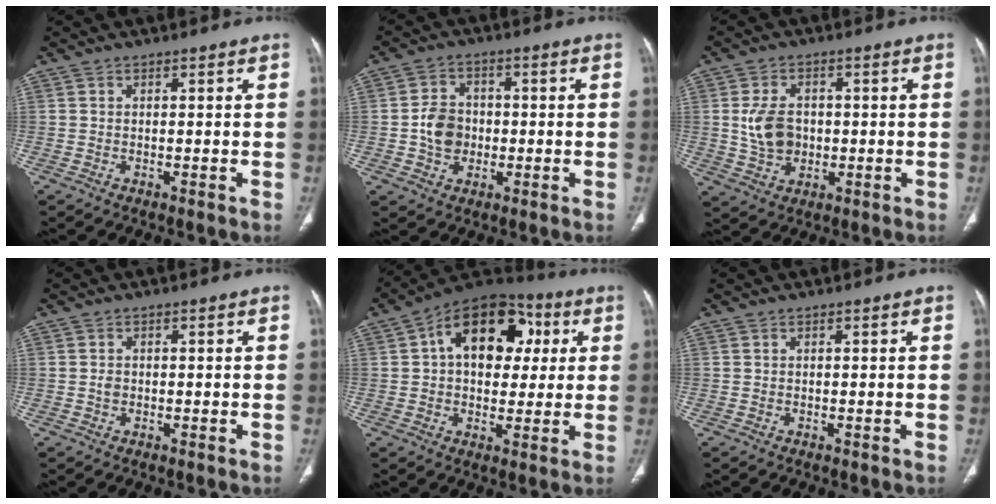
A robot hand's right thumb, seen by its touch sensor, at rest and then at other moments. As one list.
[{"total": 6.8, "force": [-0.8, 5.6, 3.8], "torque": [-0.047, 0.012, -0.019]}, {"total": 7.6, "force": [0.1, 5.6, 5.1], "torque": [-0.081, 0.002, 0.009]}, {"total": 1.0, "force": [-0.2, 0.8, 0.6], "torque": [-0.010, 0.002, -0.003]}, {"total": 17.5, "force": [4.0, 11.8, 12.3], "torque": [-0.139, 0.021, 0.051]}, {"total": 0.0}]